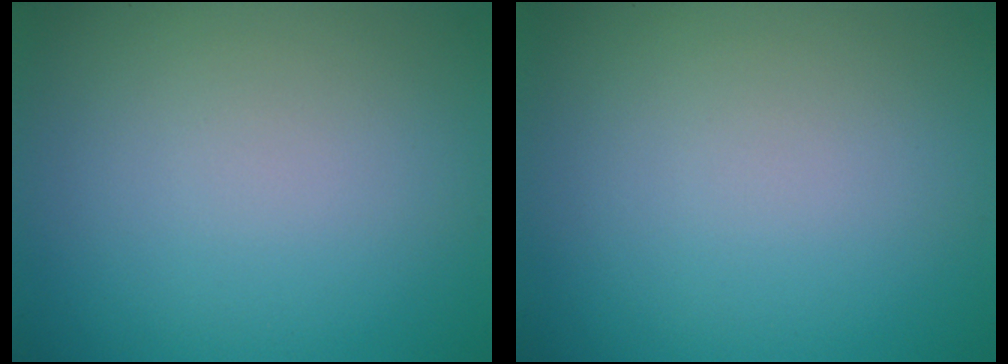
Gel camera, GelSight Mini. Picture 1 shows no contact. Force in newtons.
{"total": 0.0}